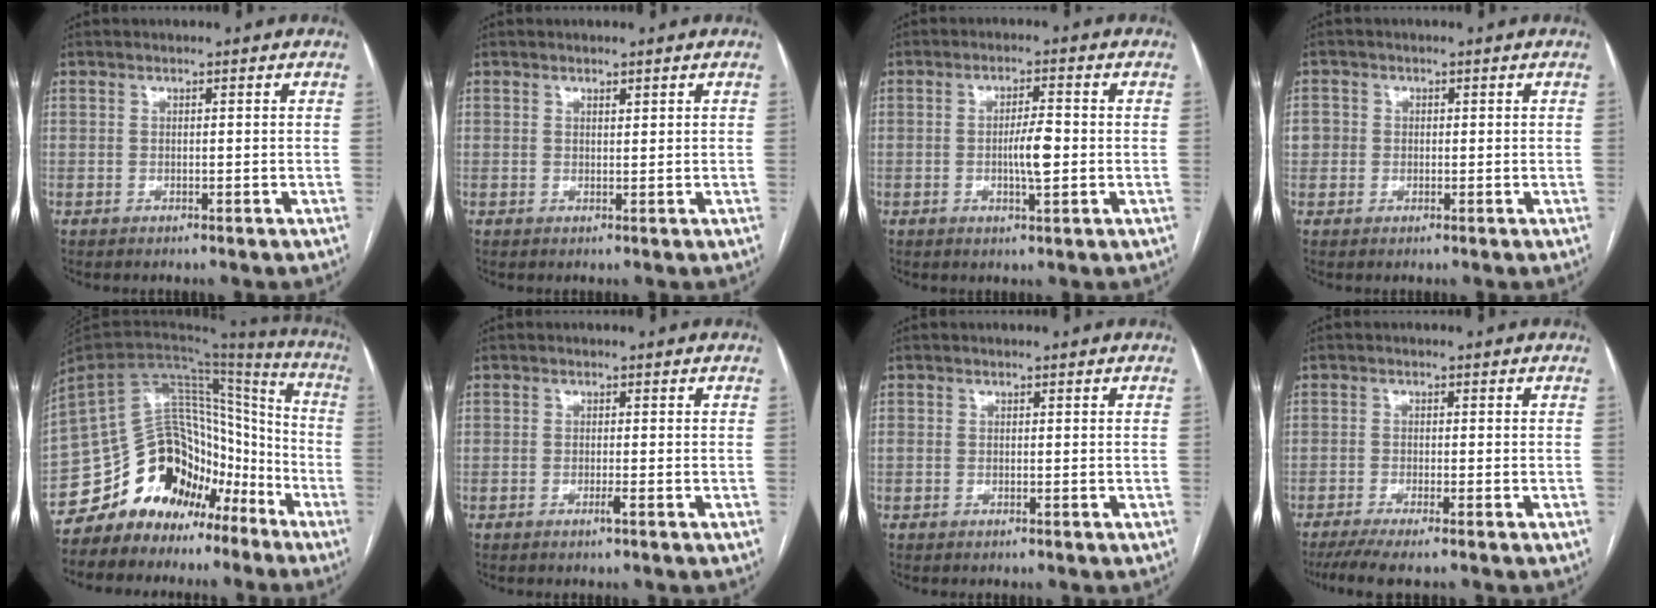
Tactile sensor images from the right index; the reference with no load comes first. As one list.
[{"total": 0.7, "force": [0.6, 0.2, 0.4], "torque": [-0.010, -0.003, 0.010]}, {"total": 4.6, "force": [-0.5, 0.8, 4.5], "torque": [-0.080, -0.001, -0.007]}, {"total": 3.1, "force": [0.1, 3.1, 0.7], "torque": [-0.009, 0.013, 0.004]}, {"total": 17.0, "force": [-11.4, 10.5, 7.1], "torque": [-0.117, 0.085, -0.189]}, {"total": 1.1, "force": [-0.6, -0.1, 0.9], "torque": [-0.018, -0.001, -0.012]}, {"total": 0.0}, {"total": 5.7, "force": [-4.3, 0.0, 3.7], "torque": [-0.059, -0.012, -0.073]}]